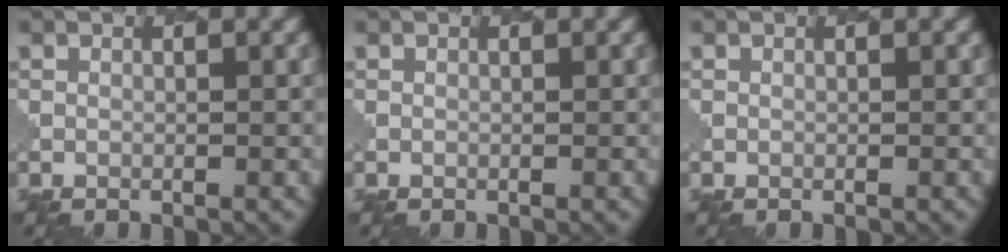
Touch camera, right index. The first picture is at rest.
{"total": 0.0}
{"total": 0.0}